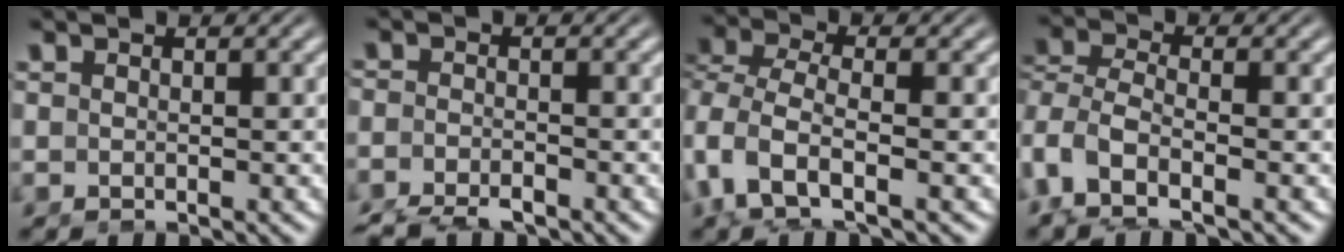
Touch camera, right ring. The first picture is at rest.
{"total": 3.9, "force": [-3.3, 1.7, 1.3], "torque": [-0.028, -0.019, -0.051]}
{"total": 6.5, "force": [-1.6, 4.7, 4.1], "torque": [-0.132, -0.042, -0.009]}
{"total": 7.7, "force": [-2.2, 6.1, 4.0], "torque": [-0.130, -0.040, -0.028]}